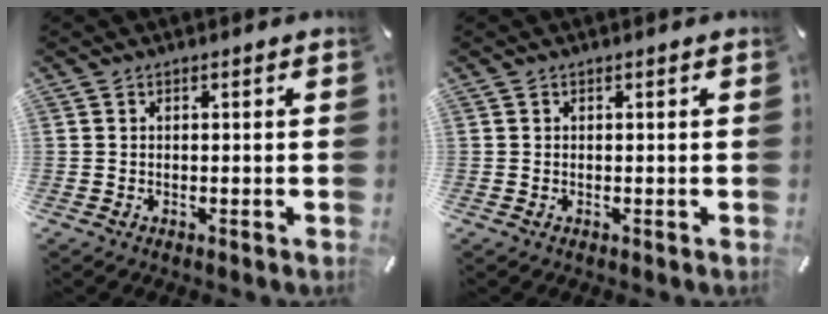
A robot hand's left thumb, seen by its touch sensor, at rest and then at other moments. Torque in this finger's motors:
{"motor_torque": [-0.06, 0.18, 0.00, -0.07, 0.01]}